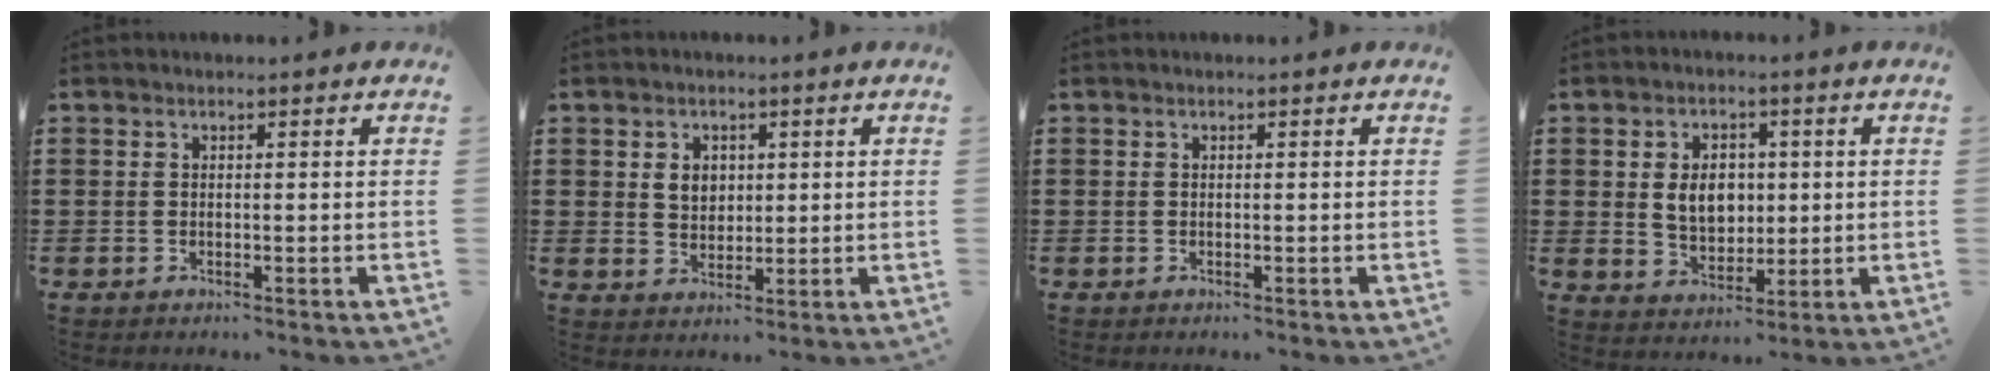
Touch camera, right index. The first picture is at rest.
{"total": 3.2, "force": [0.9, 2.6, 1.7], "torque": [-0.041, 0.010, 0.014]}
{"total": 0.0}
{"total": 5.9, "force": [0.6, 4.4, 4.0], "torque": [-0.072, 0.007, 0.005]}